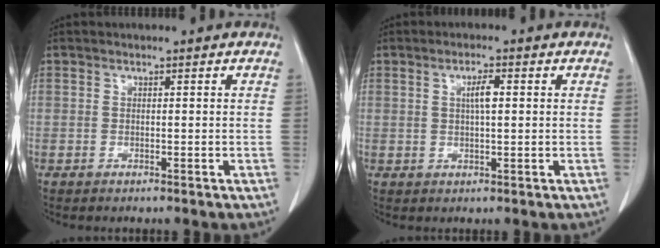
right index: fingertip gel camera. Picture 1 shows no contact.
{"total": 2.9, "force": [0.7, 0.5, 2.8], "torque": [-0.048, 0.003, 0.013]}